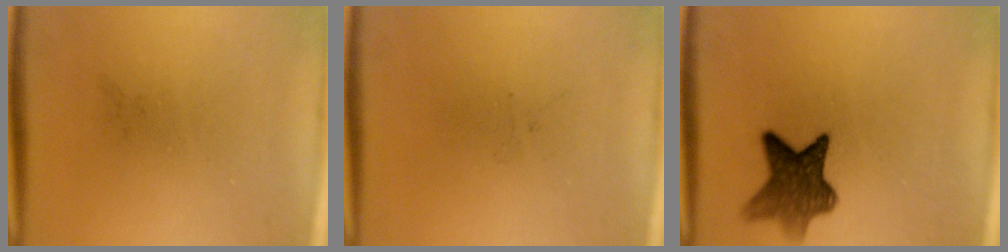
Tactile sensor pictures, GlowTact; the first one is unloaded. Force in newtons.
{"total": 0.0}
{"total": 8.3}